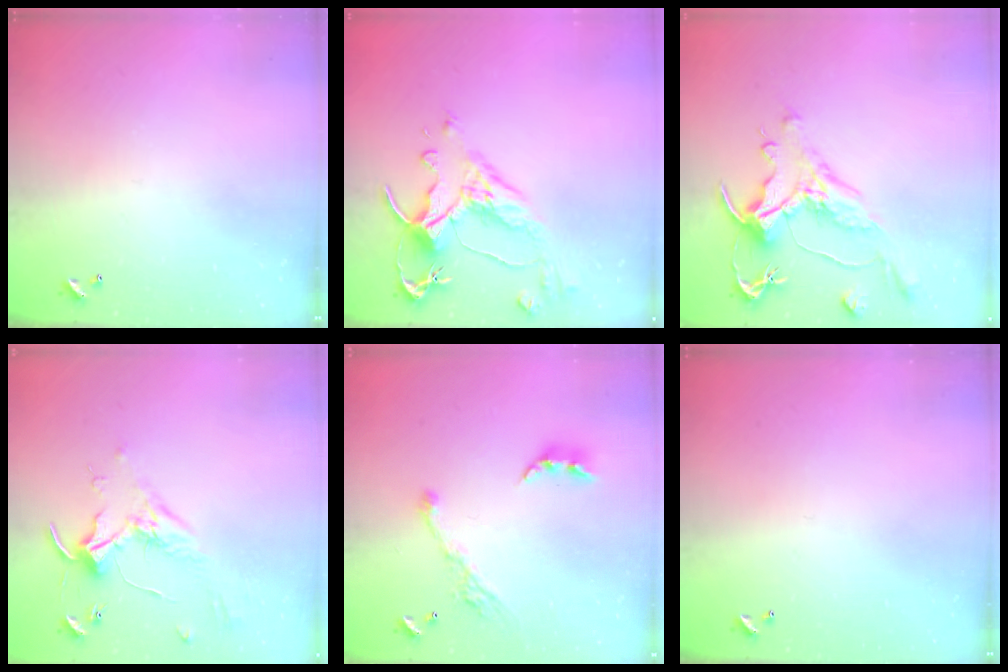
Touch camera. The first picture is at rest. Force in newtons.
{"total": 6.2, "press": 6.0, "slide": 1.6}
{"total": 1.5, "press": 0.4, "slide": 1.5}
{"total": 1.8, "press": 1.8, "slide": 0.4}
{"total": 10.1, "press": 10.0, "slide": 1.4}
{"total": 0.0}